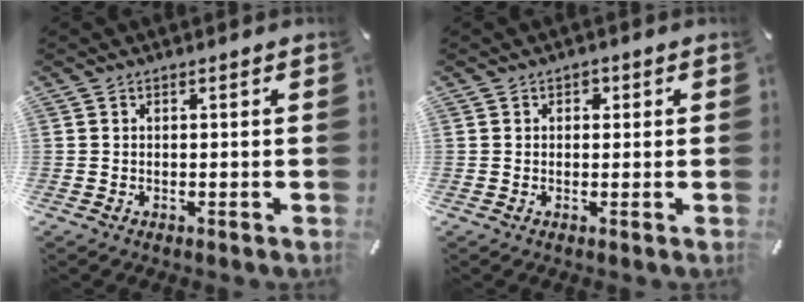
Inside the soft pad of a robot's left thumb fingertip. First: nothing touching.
{"total": 1.5, "force": [0.4, 1.4, 0.5], "torque": [0.004, 0.002, 0.000]}